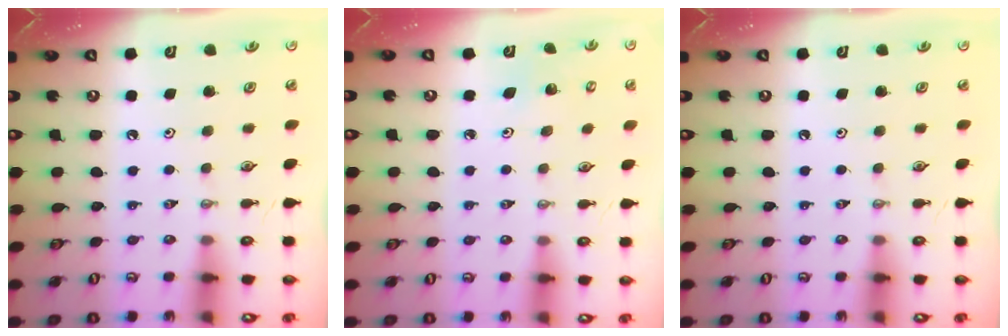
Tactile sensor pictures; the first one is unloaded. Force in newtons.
{"total": 3.2, "press": 3.1, "slide": 0.2}
{"total": 0.0}